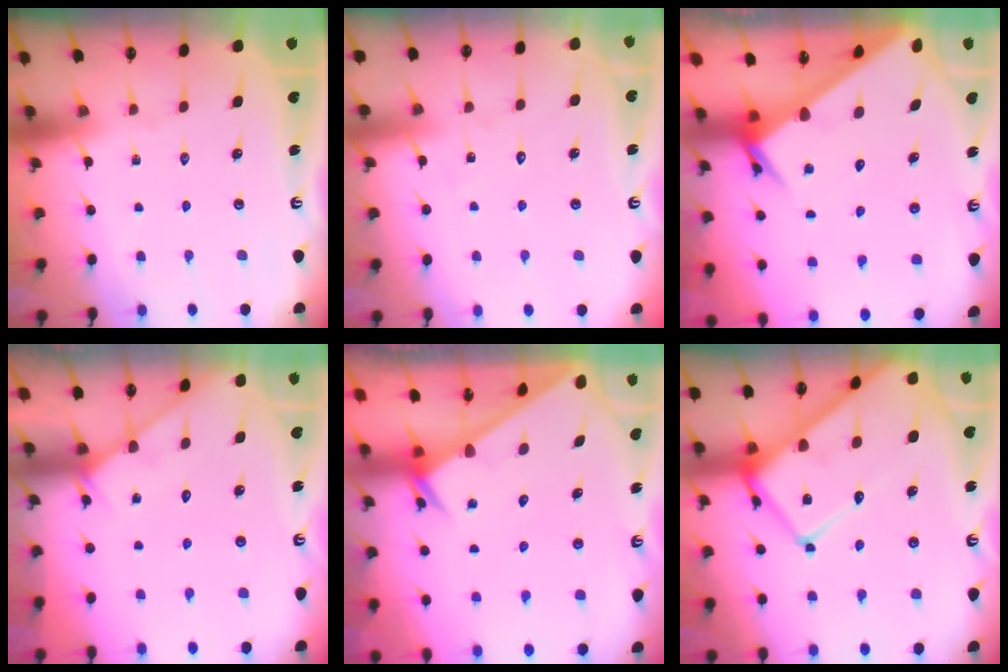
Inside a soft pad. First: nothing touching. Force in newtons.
{"total": 5.3, "press": 5.3, "slide": 0.3}
{"total": 5.1, "press": 5.1, "slide": 0.4}
{"total": 4.6, "press": 4.6, "slide": 0.5}
{"total": 2.3, "press": 2.3, "slide": 0.1}
{"total": 17.7, "press": 17.6, "slide": 1.6}